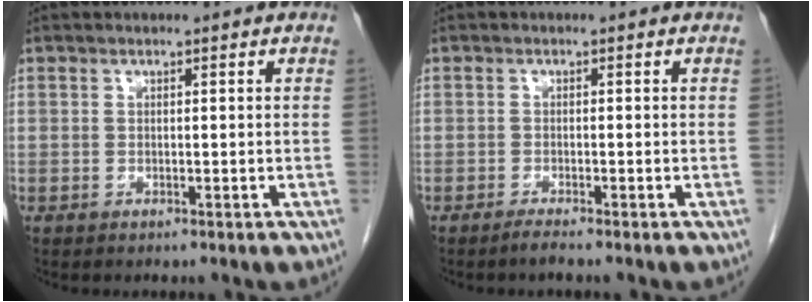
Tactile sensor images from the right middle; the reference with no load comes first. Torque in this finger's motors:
{"motor_torque": [0.11, -0.08, 0.03, 0.00]}